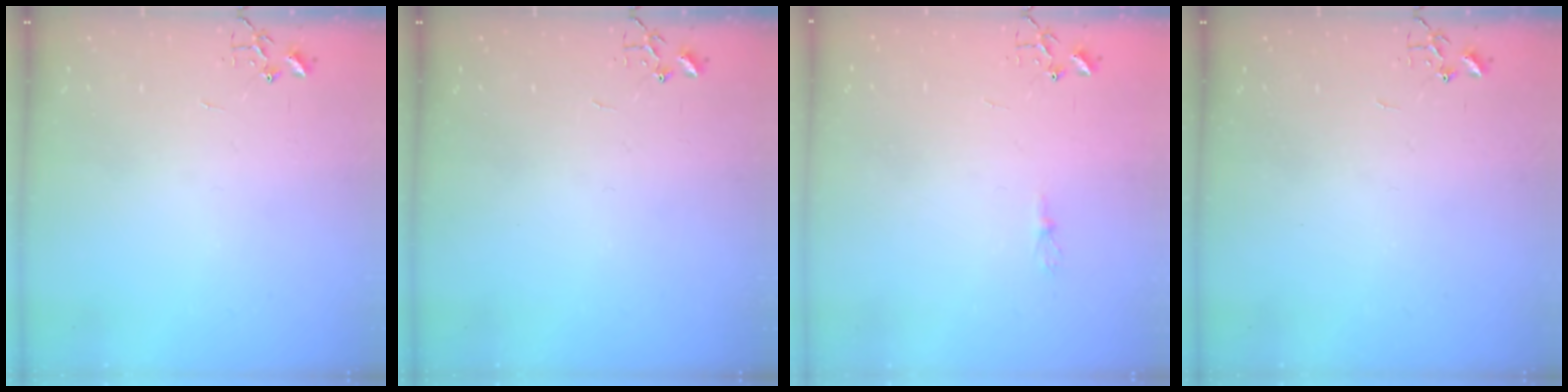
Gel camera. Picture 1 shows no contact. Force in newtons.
{"total": 0.0}
{"total": 4.7, "press": 4.6, "slide": 0.6}
{"total": 0.0}